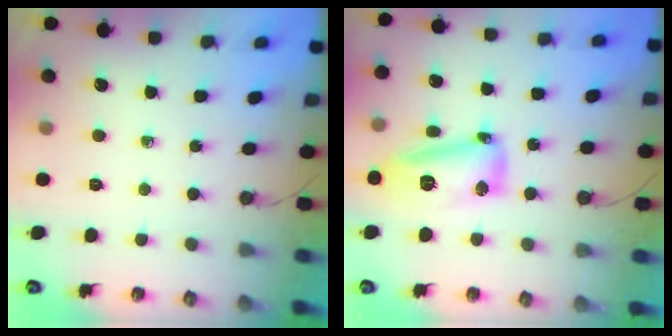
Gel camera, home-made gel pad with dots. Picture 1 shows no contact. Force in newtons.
{"total": 14.1, "press": 13.5, "slide": 4.1}